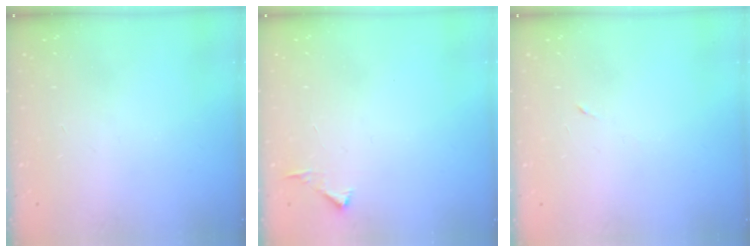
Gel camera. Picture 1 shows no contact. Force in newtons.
{"total": 2.8, "press": 2.8, "slide": 0.3}
{"total": 3.1, "press": 2.9, "slide": 1.1}